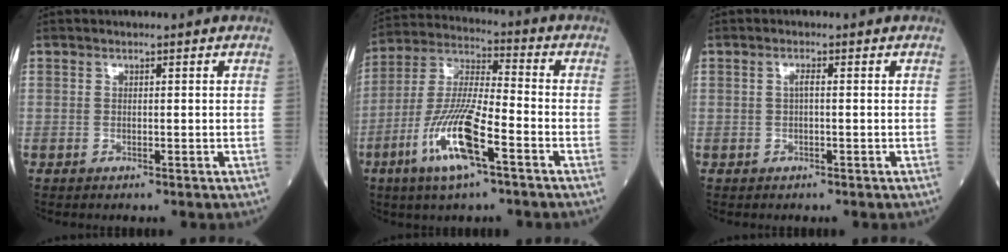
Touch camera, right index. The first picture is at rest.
{"total": 13.1, "force": [-5.9, 2.0, 11.5], "torque": [-0.239, -0.010, -0.114]}
{"total": 1.0, "force": [0.0, 0.1, 1.0], "torque": [-0.019, 0.004, -0.002]}